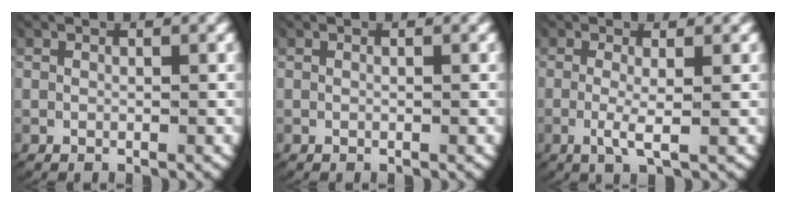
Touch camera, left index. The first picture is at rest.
{"total": 0.0}
{"total": 2.3, "force": [-0.3, 0.3, 2.3], "torque": [-0.060, -0.016, -0.001]}